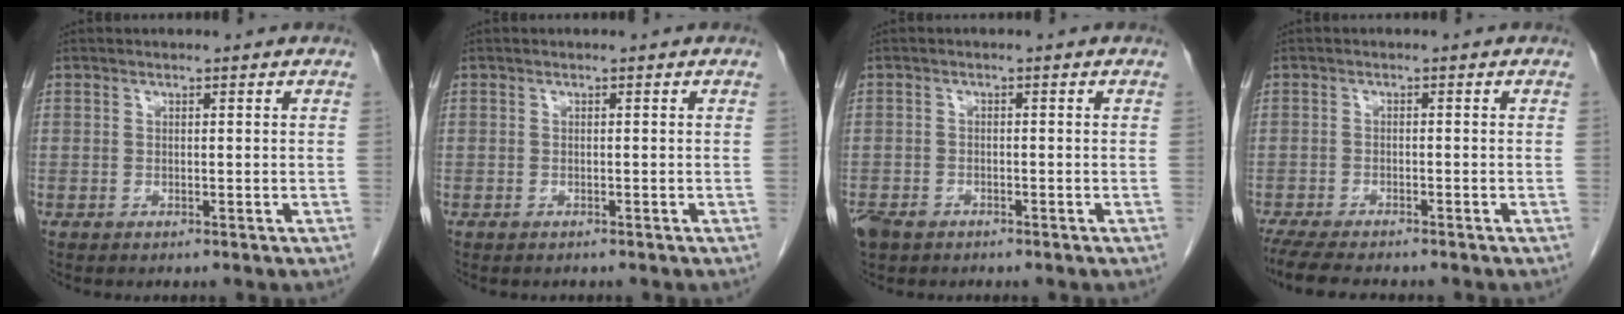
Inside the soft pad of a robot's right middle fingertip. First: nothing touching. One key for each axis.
{"total": 0.6, "fx": -0.5, "fy": 0.2, "fz": 0.1, "tx": -0.009, "ty": -0.001, "tz": -0.010}
{"total": 3.4, "fx": -2.5, "fy": 1.9, "fz": 1.3, "tx": -0.028, "ty": -0.001, "tz": -0.039}
{"total": 7.7, "fx": -6.6, "fy": 1.3, "fz": 3.7, "tx": -0.061, "ty": -0.017, "tz": -0.105}